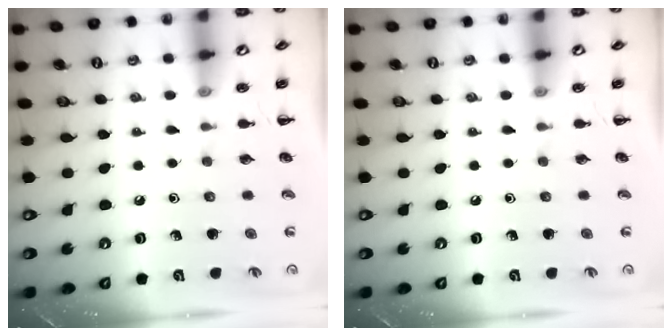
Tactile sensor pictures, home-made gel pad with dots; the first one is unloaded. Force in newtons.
{"total": 0.0}